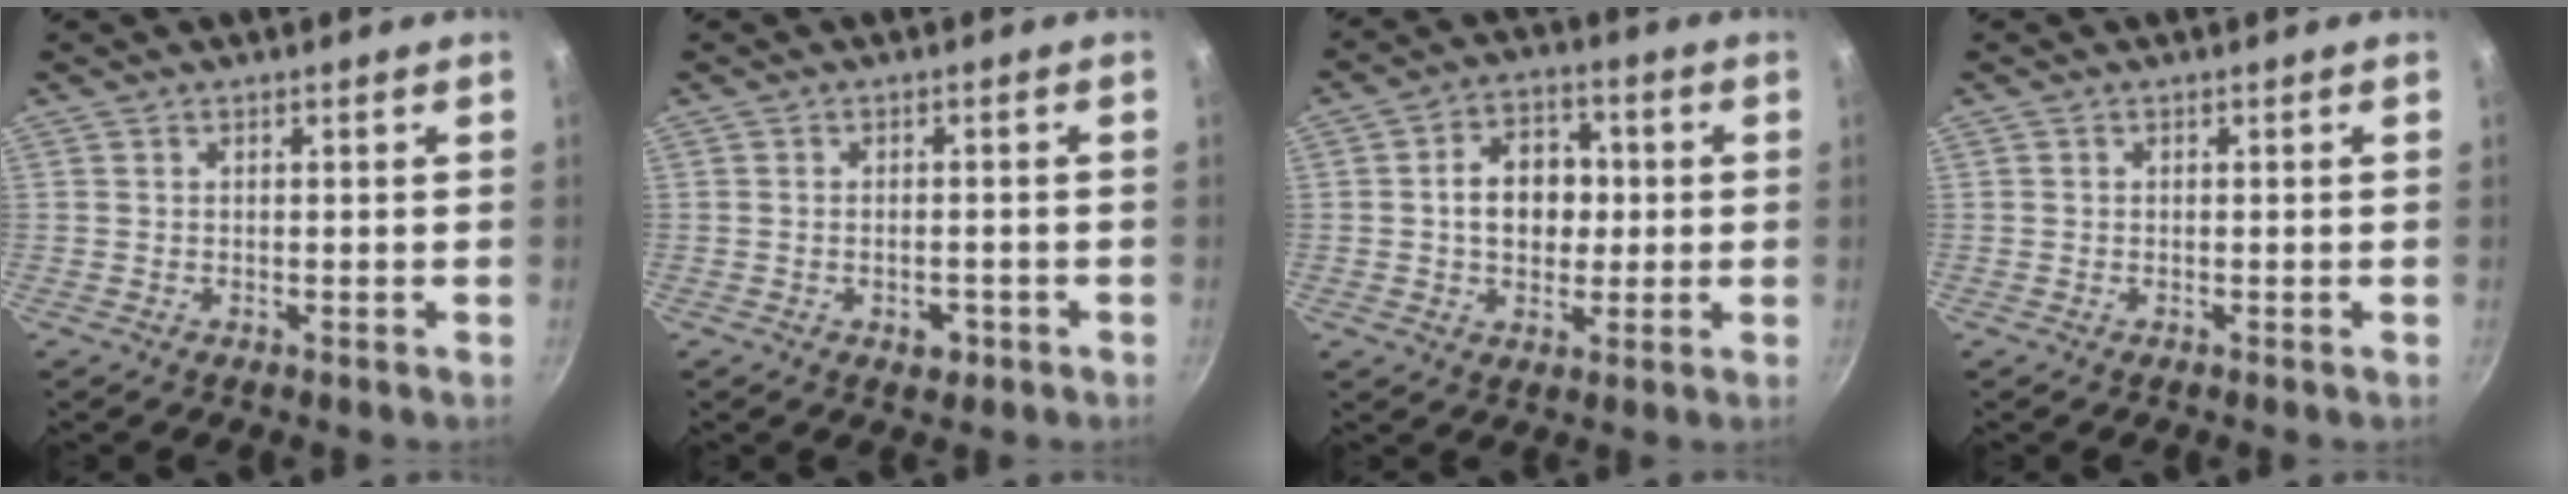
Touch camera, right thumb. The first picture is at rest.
{"total": 2.9, "force": [-1.3, 1.7, 1.9], "torque": [-0.022, 0.011, -0.014]}
{"total": 10.3, "force": [0.5, 7.9, 6.7], "torque": [-0.069, 0.015, 0.001]}
{"total": 0.0}